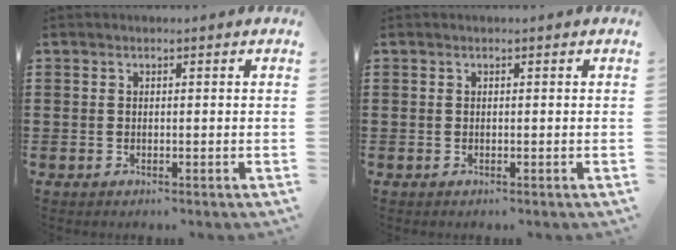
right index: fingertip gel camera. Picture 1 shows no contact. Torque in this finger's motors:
{"motor_torque": [-0.13, 0.12, 0.00, 0.00]}